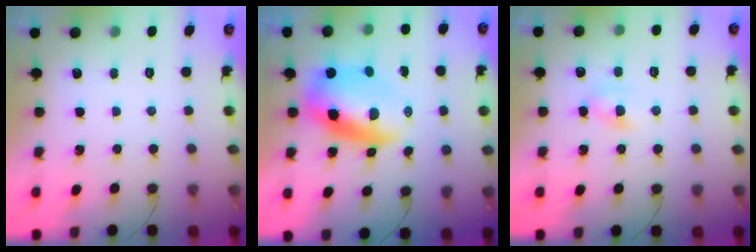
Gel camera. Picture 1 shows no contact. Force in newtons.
{"total": 9.6, "press": 9.3, "slide": 2.4}
{"total": 3.4, "press": 3.2, "slide": 1.0}